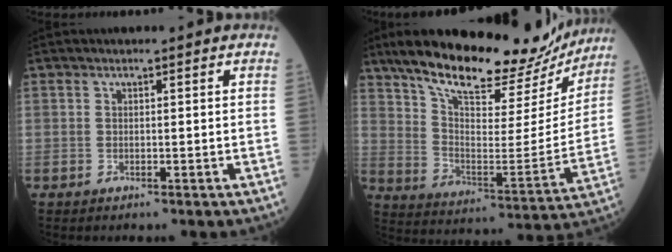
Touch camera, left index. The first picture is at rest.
{"total": 25.9, "force": [21.9, 7.5, 11.6], "torque": [-0.186, -0.008, 0.310]}